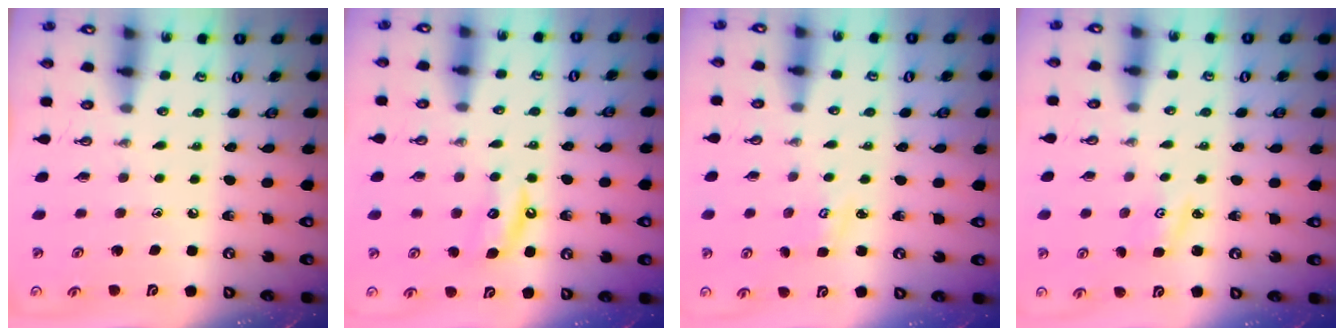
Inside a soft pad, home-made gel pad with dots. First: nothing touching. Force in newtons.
{"total": 5.4, "press": 5.4, "slide": 0.4}
{"total": 3.0, "press": 3.0, "slide": 0.3}
{"total": 3.0, "press": 3.0, "slide": 0.4}